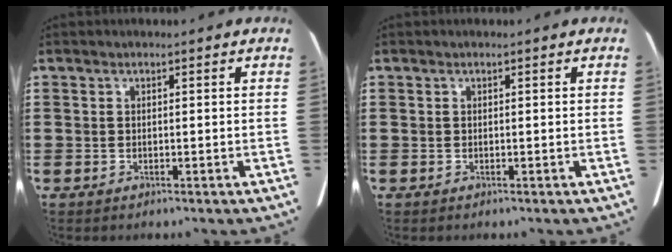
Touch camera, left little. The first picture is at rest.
{"total": 0.0}